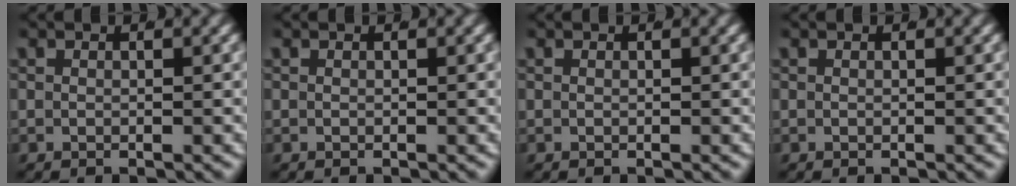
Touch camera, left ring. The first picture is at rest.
{"total": 0.0}
{"total": 0.0}
{"total": 0.0}